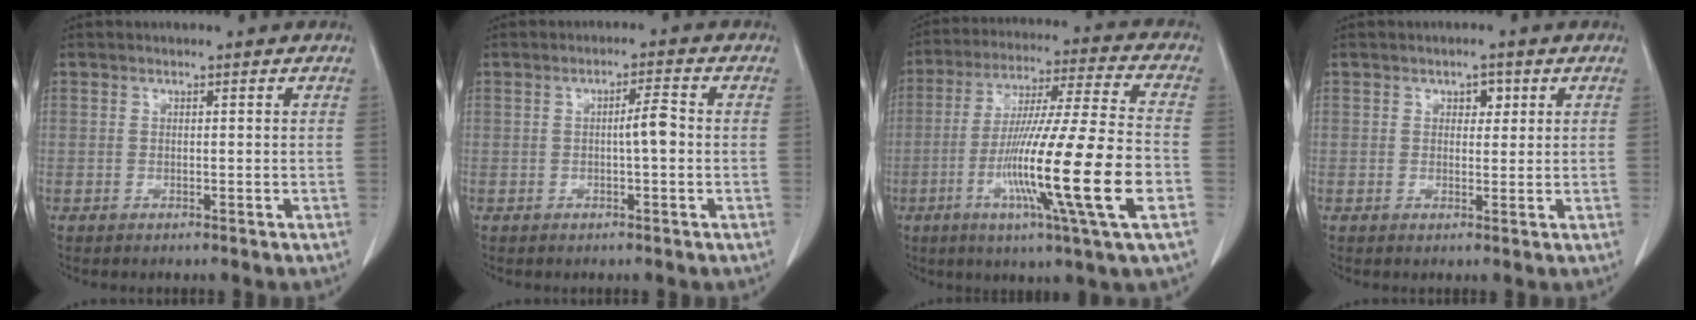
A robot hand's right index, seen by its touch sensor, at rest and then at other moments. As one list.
[{"total": 3.1, "force": [-0.2, 0.2, 3.0], "torque": [-0.048, 0.003, -0.006]}, {"total": 20.5, "force": [-6.1, -0.8, 19.5], "torque": [-0.346, -0.025, -0.112]}, {"total": 2.0, "force": [0.9, 1.3, 1.3], "torque": [-0.012, 0.002, 0.011]}]